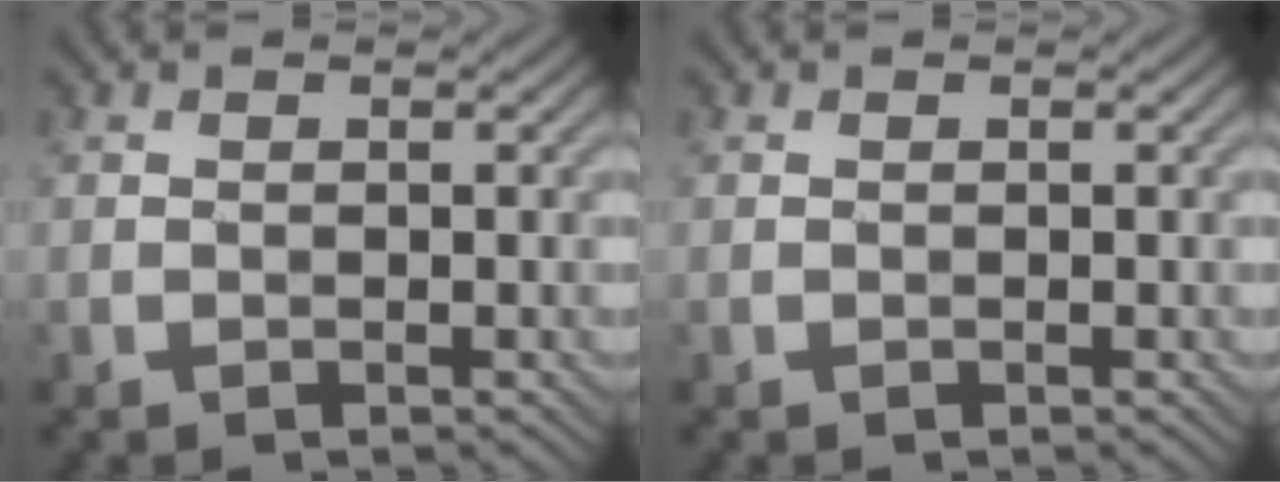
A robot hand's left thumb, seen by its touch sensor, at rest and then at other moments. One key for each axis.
{"total": 0.0}